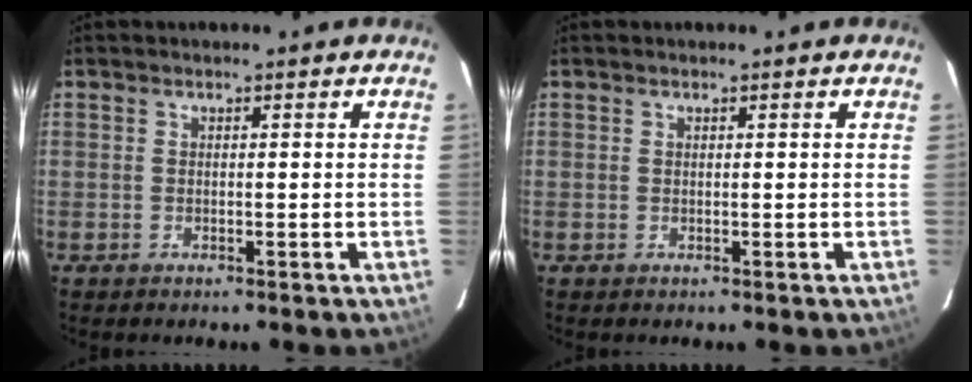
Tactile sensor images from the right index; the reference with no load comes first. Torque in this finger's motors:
{"motor_torque": [0.01, 0.01, -0.04, 0.00]}